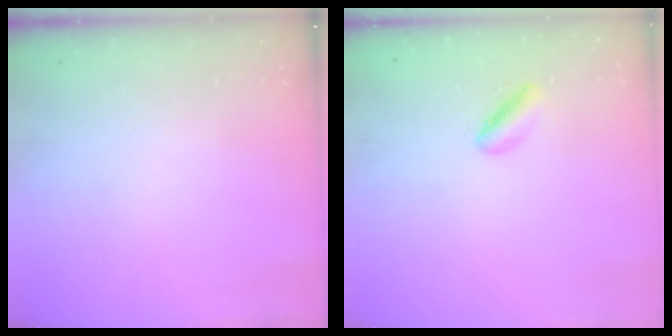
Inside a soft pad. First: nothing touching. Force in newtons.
{"total": 2.0, "press": 2.0, "slide": 0.3}